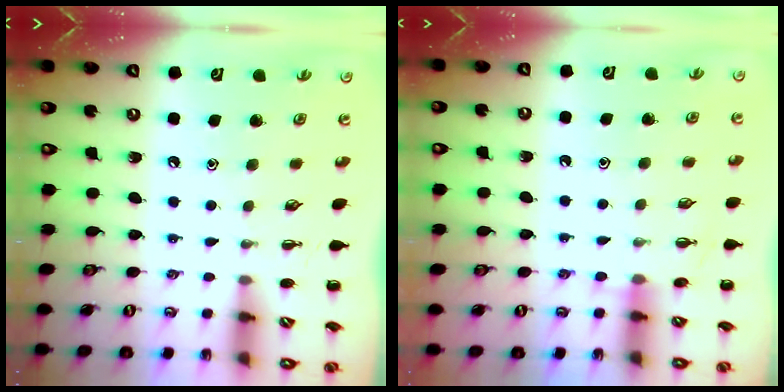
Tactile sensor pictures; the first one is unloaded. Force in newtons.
{"total": 7.9, "press": 7.8, "slide": 1.5}